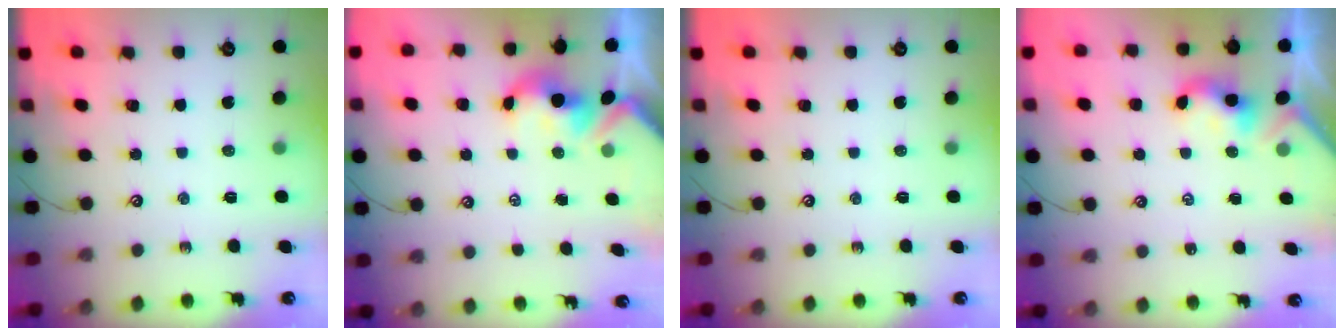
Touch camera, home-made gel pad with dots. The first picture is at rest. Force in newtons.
{"total": 1.3, "press": 1.2, "slide": 0.6}
{"total": 0.0}
{"total": 2.4, "press": 2.4, "slide": 0.2}